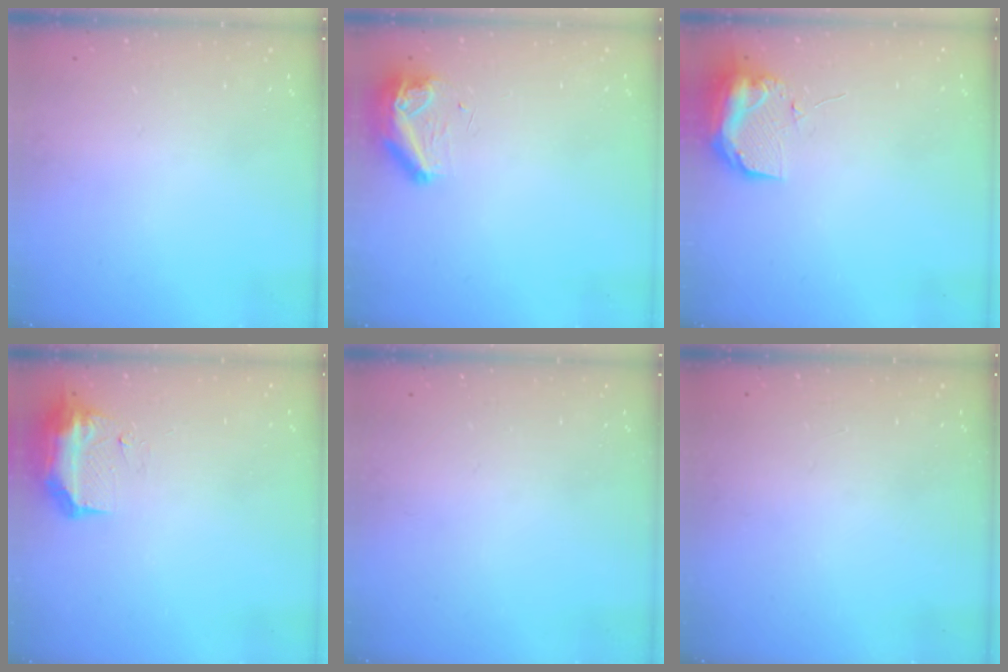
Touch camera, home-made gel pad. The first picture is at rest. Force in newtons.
{"total": 8.4, "press": 8.2, "slide": 1.9}
{"total": 9.5, "press": 9.4, "slide": 1.0}
{"total": 15.7, "press": 10.5, "slide": 11.7}
{"total": 0.0}
{"total": 1.0, "press": 0.0, "slide": 1.0}